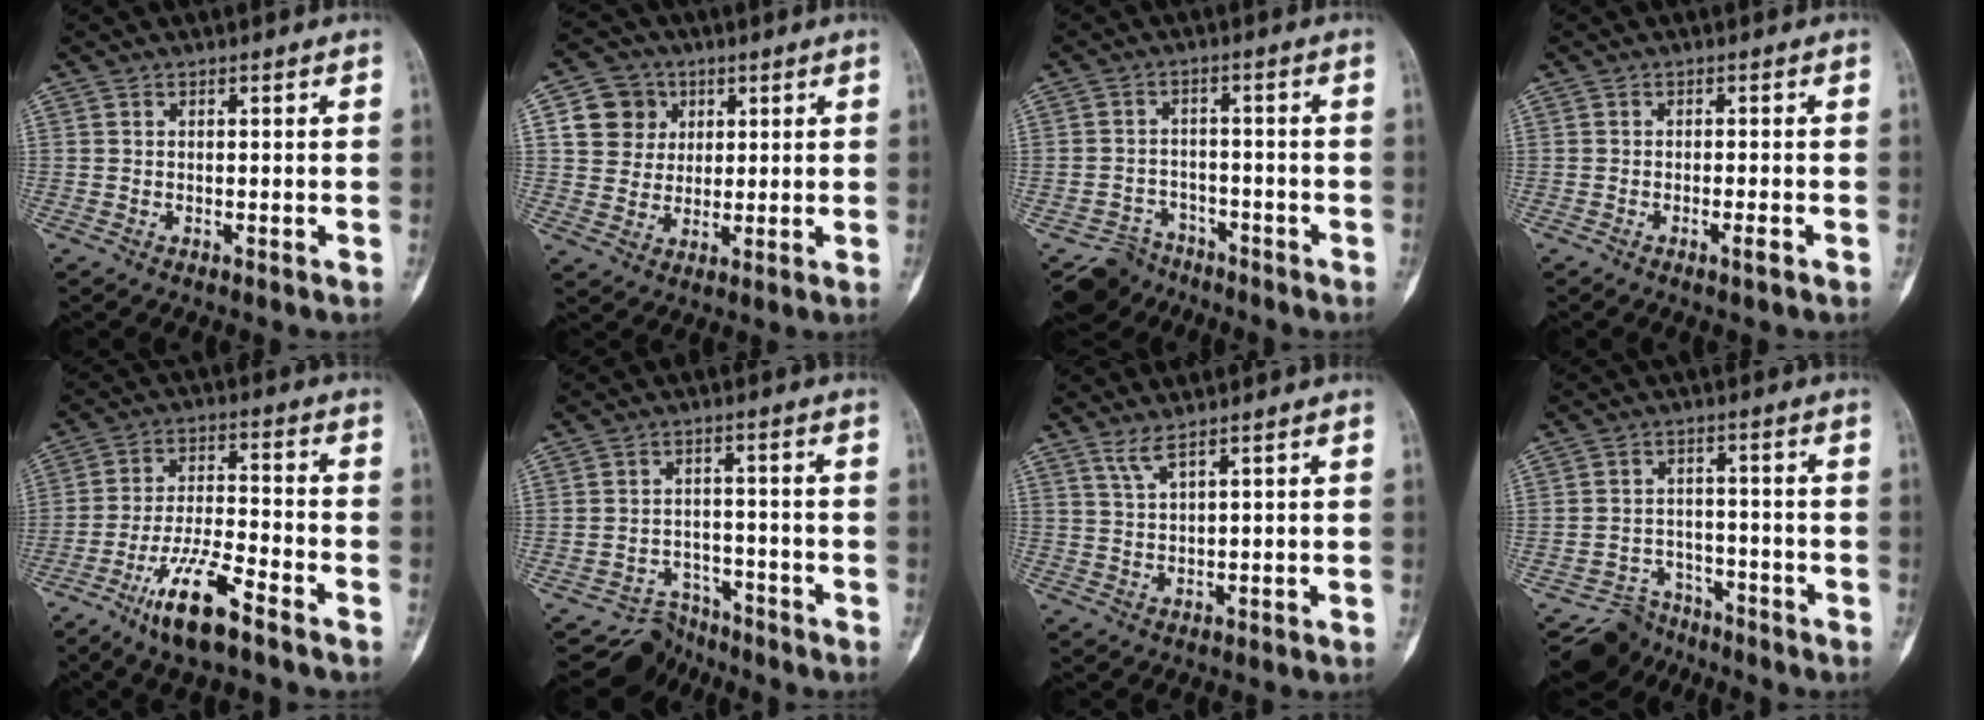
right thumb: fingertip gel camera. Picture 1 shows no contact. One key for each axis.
{"total": 8.2, "fx": 2.5, "fy": 7.6, "fz": 2.0, "tx": 0.000, "ty": -0.001, "tz": 0.044}
{"total": 6.4, "fx": -5.4, "fy": 3.3, "fz": -1.3, "tx": 0.039, "ty": 0.051, "tz": -0.092}
{"total": 1.8, "fx": -1.0, "fy": 0.1, "fz": 1.5, "tx": -0.026, "ty": 0.001, "tz": -0.018}
{"total": 12.0, "fx": -7.6, "fy": 2.7, "fz": 8.9, "tx": -0.174, "ty": 0.038, "tz": -0.138}
{"total": 6.0, "fx": -5.2, "fy": 2.0, "fz": -2.3, "tx": 0.052, "ty": 0.067, "tz": -0.085}
{"total": 2.7, "fx": 2.0, "fy": 0.0, "fz": 1.8, "tx": -0.045, "ty": -0.016, "tz": 0.048}
{"total": 7.2, "fx": -6.3, "fy": 2.9, "fz": -1.9, "tx": 0.048, "ty": 0.066, "tz": -0.108}